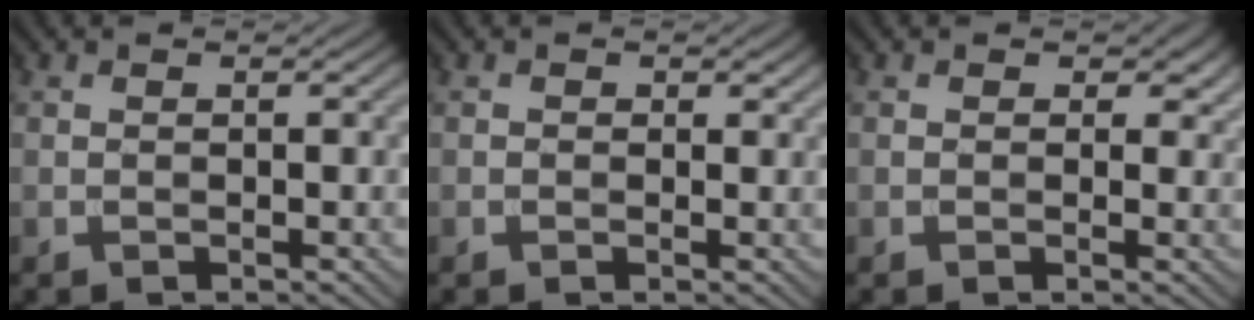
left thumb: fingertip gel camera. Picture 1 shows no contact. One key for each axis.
{"total": 0.8, "fx": 0.3, "fy": 0.6, "fz": 0.4, "tx": -0.004, "ty": -0.005, "tz": 0.002}
{"total": 2.1, "fx": 0.9, "fy": 1.5, "fz": 1.1, "tx": -0.022, "ty": -0.007, "tz": 0.009}